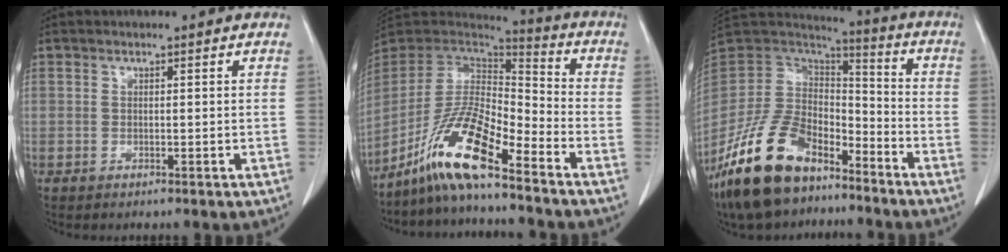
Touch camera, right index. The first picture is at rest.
{"total": 13.0, "force": [-8.9, 1.5, 9.4], "torque": [-0.185, 0.000, -0.170]}
{"total": 17.8, "force": [-12.4, 8.2, 9.9], "torque": [-0.207, 0.014, -0.231]}